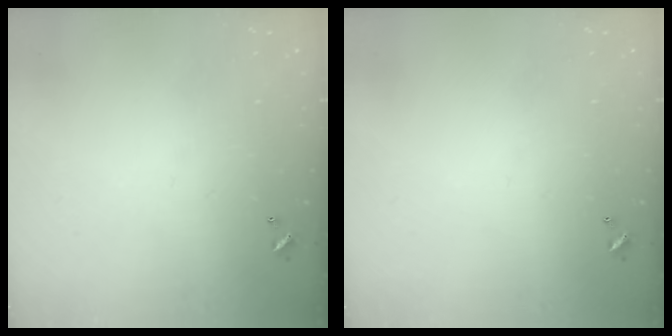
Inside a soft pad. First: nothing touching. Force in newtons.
{"total": 0.0}